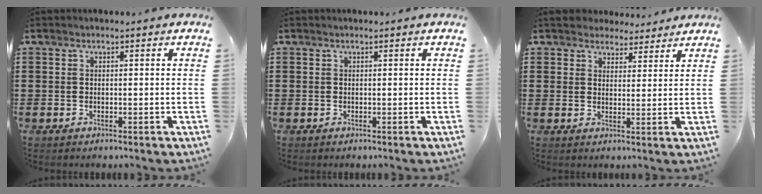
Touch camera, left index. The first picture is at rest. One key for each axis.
{"total": 0.0}
{"total": 4.0, "fx": 3.6, "fy": 1.6, "fz": 0.1, "tx": -0.016, "ty": -0.001, "tz": 0.070}